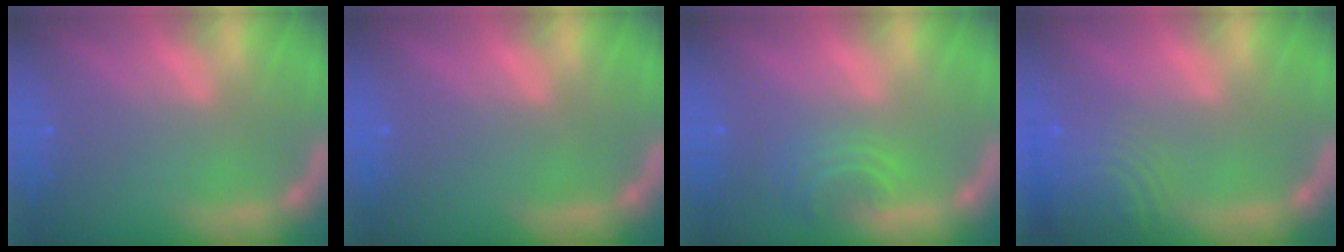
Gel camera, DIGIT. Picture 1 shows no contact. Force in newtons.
{"total": 0.0}
{"total": 2.9}
{"total": 7.0}